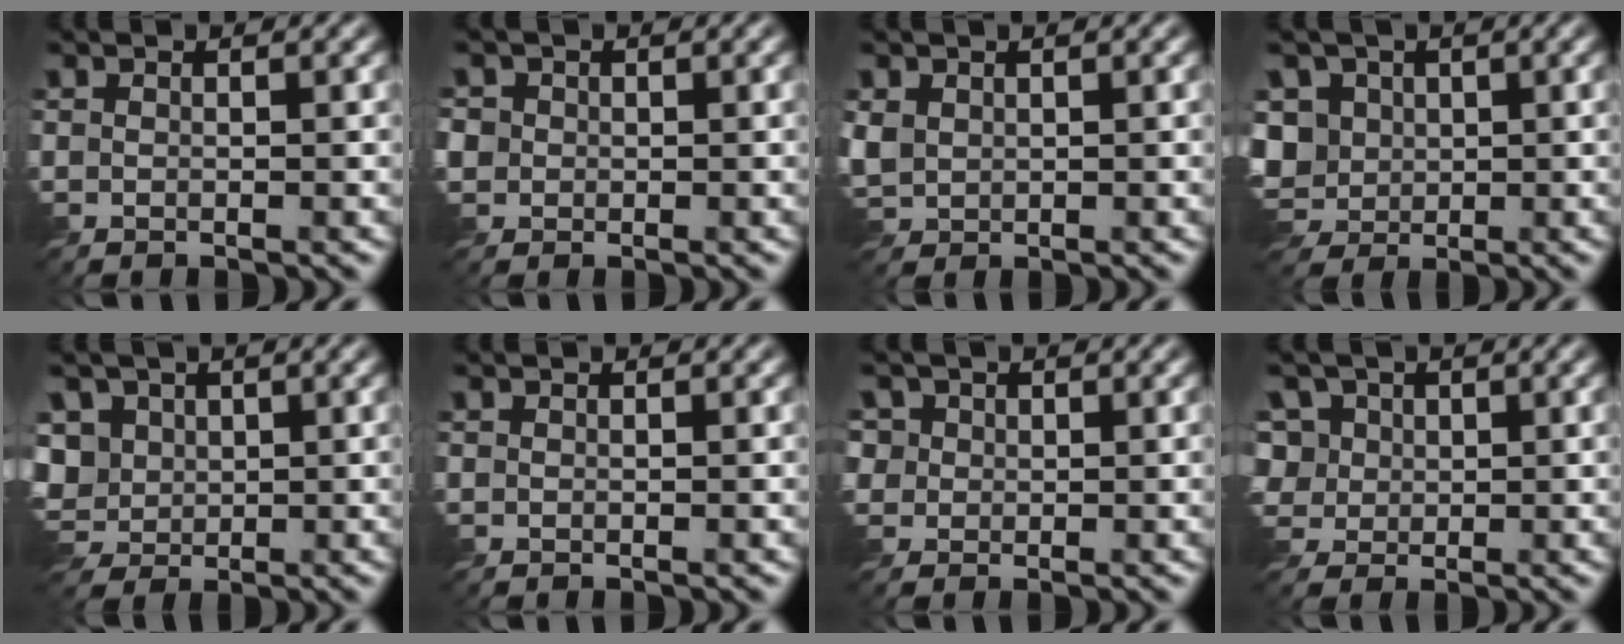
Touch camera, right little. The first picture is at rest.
{"total": 1.9, "force": [0.1, 1.9, 0.5], "torque": [-0.018, 0.001, 0.004]}
{"total": 2.5, "force": [0.7, 2.1, 1.3], "torque": [-0.038, 0.001, 0.011]}
{"total": 7.8, "force": [0.4, 6.6, 4.0], "torque": [-0.107, 0.015, -0.014]}
{"total": 6.9, "force": [1.0, 5.8, 3.5], "torque": [-0.094, 0.020, 0.007]}
{"total": 0.0}
{"total": 4.9, "force": [2.2, 3.9, 2.0], "torque": [-0.071, 0.007, 0.038]}
{"total": 7.5, "force": [2.8, 6.0, 3.6], "torque": [-0.093, 0.021, 0.036]}